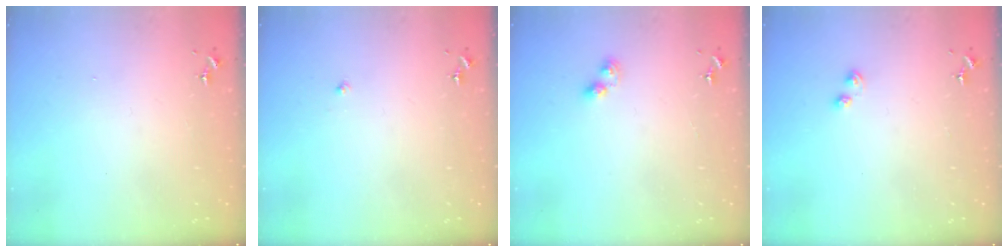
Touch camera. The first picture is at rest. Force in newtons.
{"total": 1.8, "press": 1.8, "slide": 0.1}
{"total": 2.8, "press": 2.8, "slide": 0.5}
{"total": 2.3, "press": 2.2, "slide": 0.5}